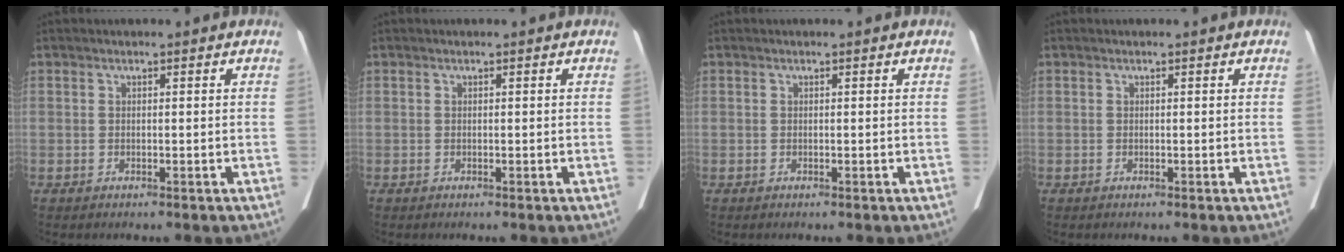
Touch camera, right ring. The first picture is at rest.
{"total": 0.0}
{"total": 0.0}
{"total": 0.0}